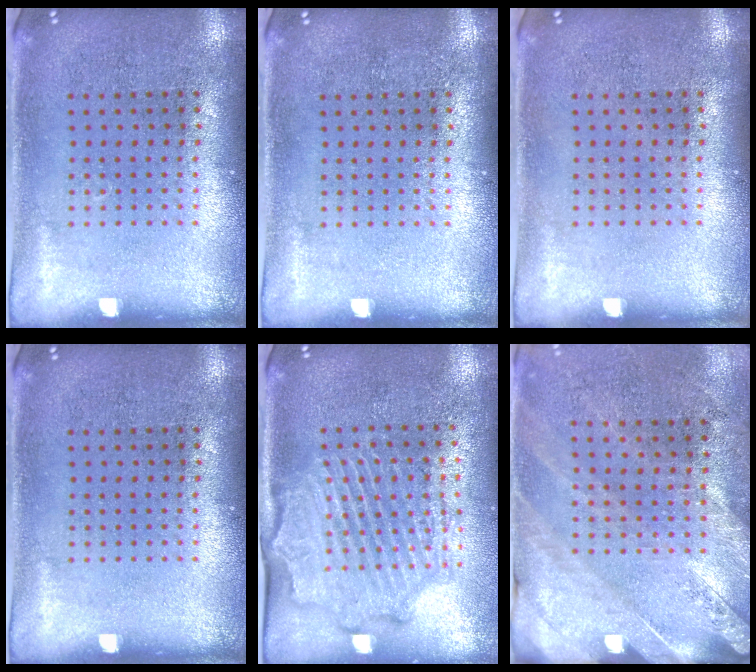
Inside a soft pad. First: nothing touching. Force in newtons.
{"total": 0.0}
{"total": 0.0}
{"total": 0.0}
{"total": 2.1, "press": 2.1, "slide": 0.4}
{"total": 2.5, "press": 2.2, "slide": 1.2}